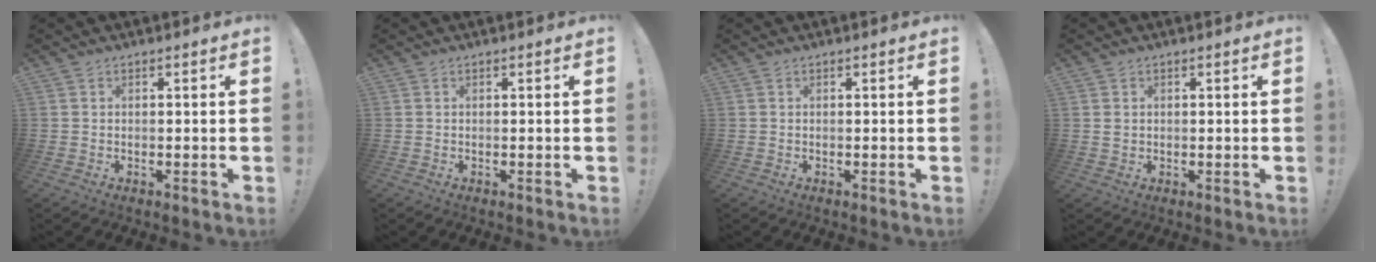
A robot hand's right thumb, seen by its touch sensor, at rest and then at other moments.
{"total": 0.0}
{"total": 0.0}
{"total": 1.2, "force": [0.4, 1.0, 0.4], "torque": [-0.003, 0.003, 0.007]}